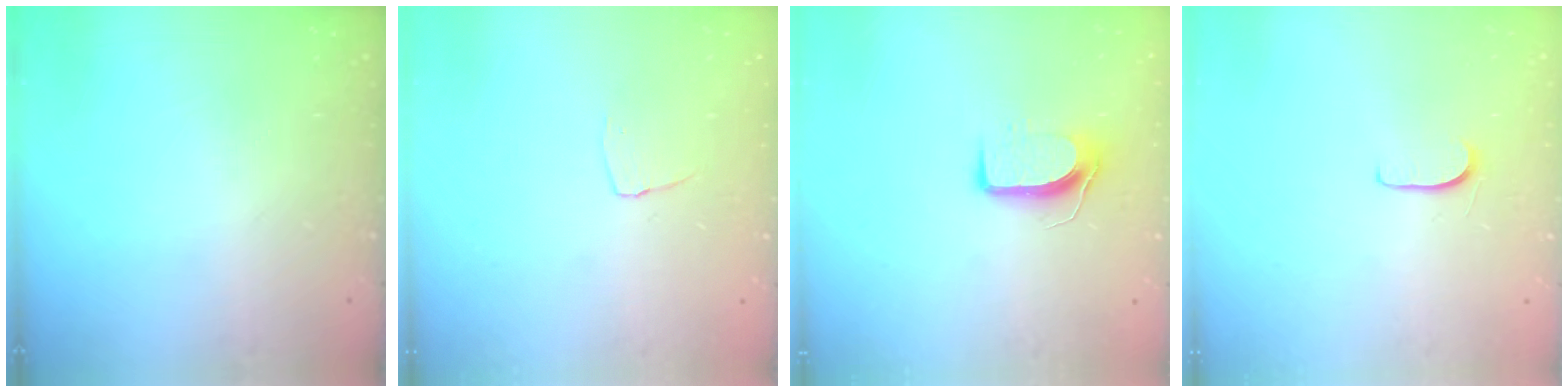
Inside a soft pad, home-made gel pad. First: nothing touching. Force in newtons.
{"total": 3.6, "press": 3.6, "slide": 0.3}
{"total": 8.7, "press": 8.7, "slide": 0.7}
{"total": 5.0, "press": 5.0, "slide": 0.5}